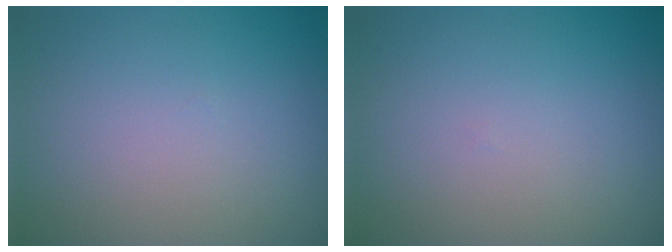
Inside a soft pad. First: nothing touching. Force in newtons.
{"total": 0.0}